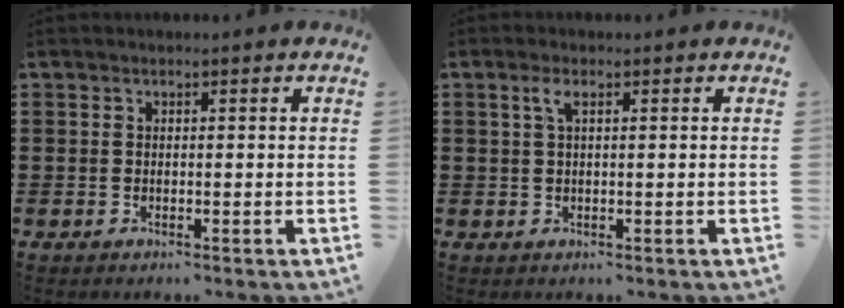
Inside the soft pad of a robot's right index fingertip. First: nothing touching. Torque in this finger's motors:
{"motor_torque": [0.23, -0.18, 0.13, 0.05]}